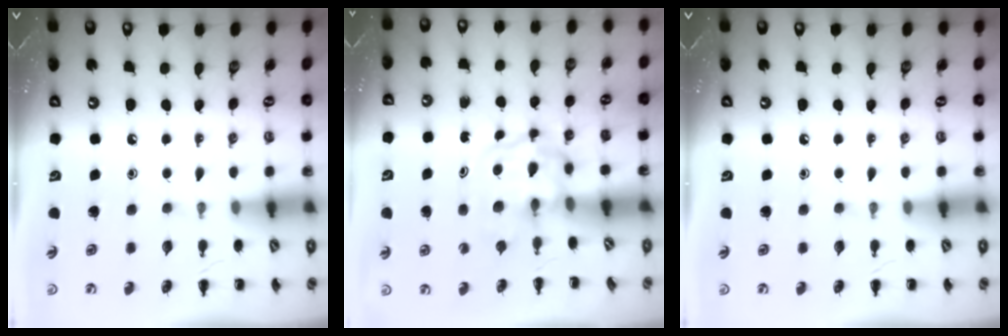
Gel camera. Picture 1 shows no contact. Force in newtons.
{"total": 3.8, "press": 3.8, "slide": 0.5}
{"total": 0.0}